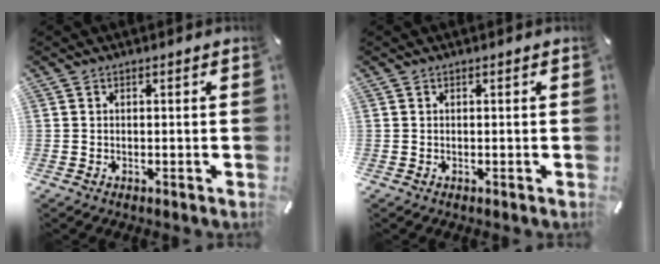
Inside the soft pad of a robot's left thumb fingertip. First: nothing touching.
{"total": 0.0}